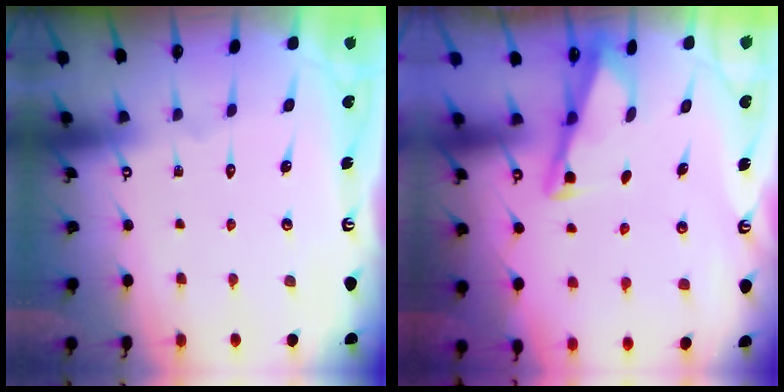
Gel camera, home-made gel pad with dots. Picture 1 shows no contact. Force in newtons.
{"total": 2.8, "press": 2.8, "slide": 0.4}